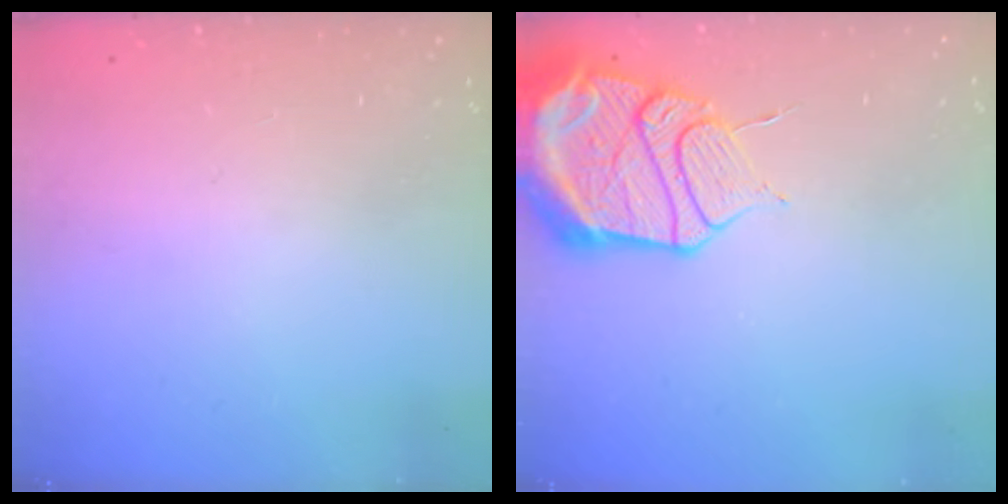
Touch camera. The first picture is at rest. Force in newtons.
{"total": 17.2, "press": 17.1, "slide": 1.7}